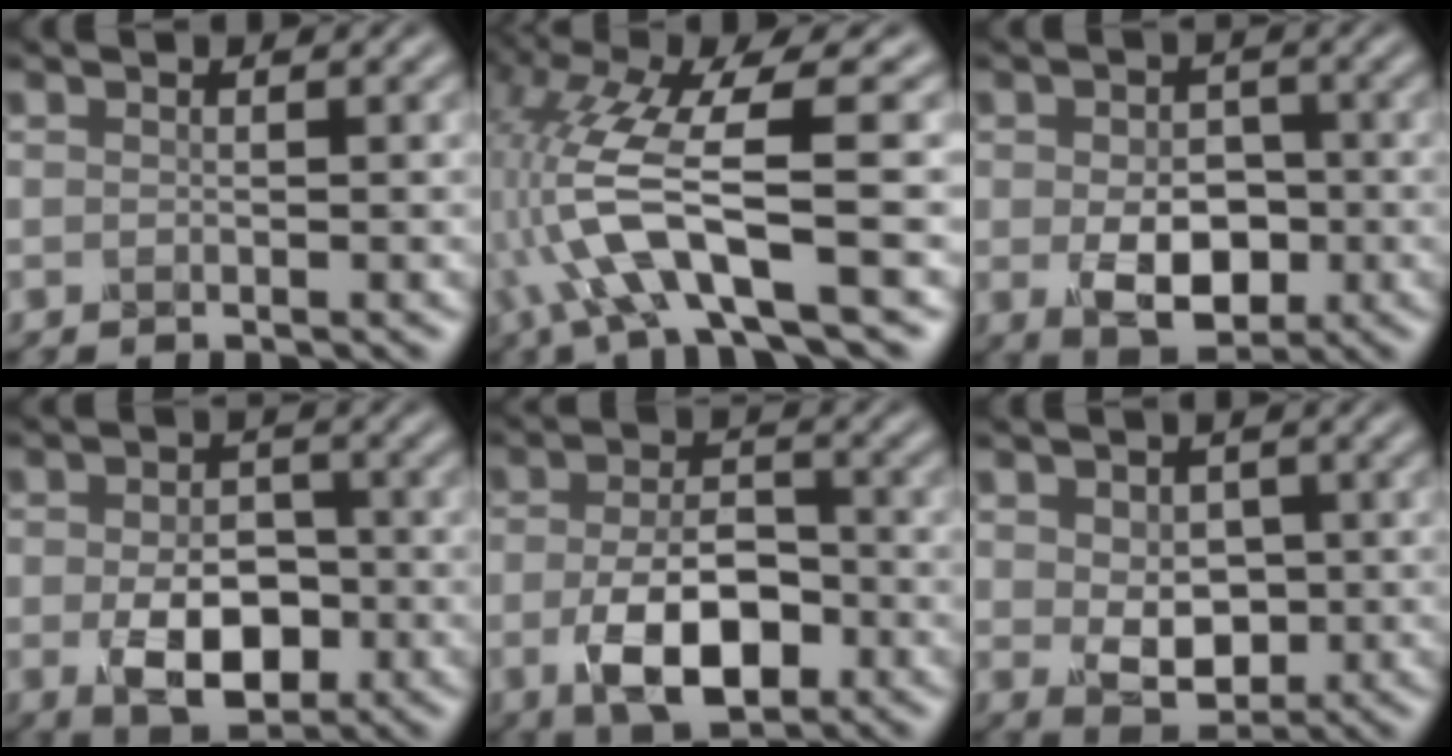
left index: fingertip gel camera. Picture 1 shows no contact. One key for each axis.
{"total": 9.7, "fx": -2.9, "fy": 2.6, "fz": 8.9, "tx": -0.199, "ty": 0.010, "tz": -0.052}
{"total": 4.9, "fx": -1.2, "fy": 3.5, "fz": 3.2, "tx": -0.069, "ty": -0.012, "tz": -0.016}
{"total": 5.2, "fx": -1.5, "fy": 3.5, "fz": 3.6, "tx": -0.076, "ty": -0.009, "tz": -0.025}
{"total": 6.2, "fx": -2.3, "fy": 3.3, "fz": 4.7, "tx": -0.104, "ty": -0.005, "tz": -0.042}
{"total": 3.9, "fx": 0.1, "fy": 3.0, "fz": 2.5, "tx": -0.057, "ty": -0.014, "tz": 0.005}